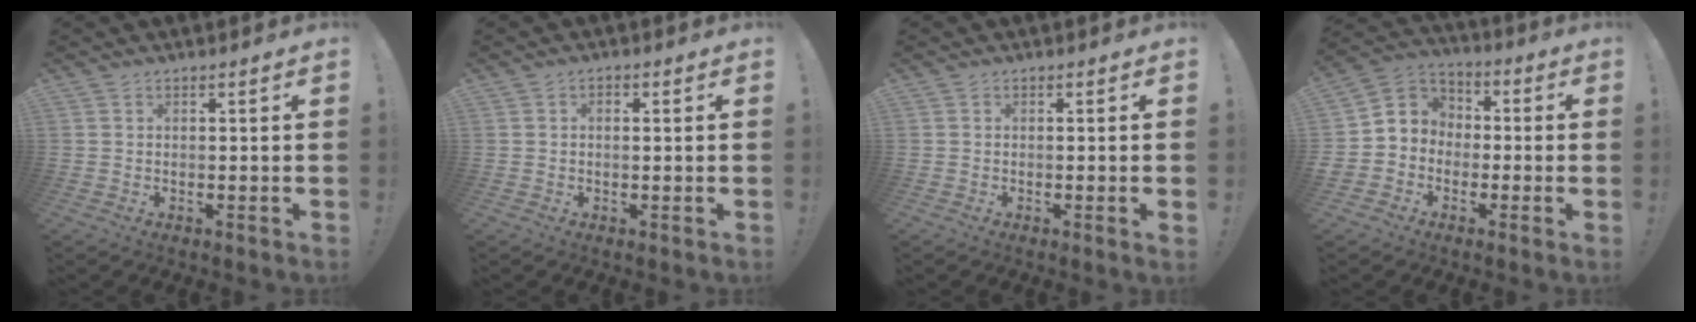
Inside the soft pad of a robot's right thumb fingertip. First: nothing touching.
{"total": 0.8, "force": [-0.1, 0.3, 0.7], "torque": [-0.005, 0.000, -0.004]}
{"total": 1.4, "force": [-0.2, -0.5, 1.3], "torque": [-0.029, 0.002, -0.004]}
{"total": 7.3, "force": [-2.1, 6.9, 1.2], "torque": [-0.023, 0.023, -0.030]}